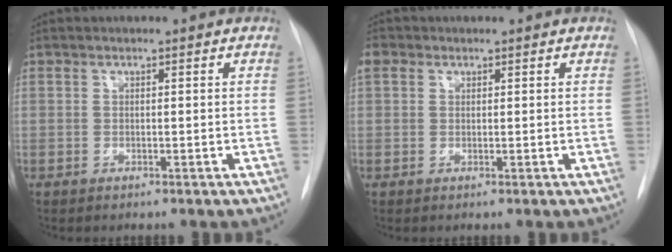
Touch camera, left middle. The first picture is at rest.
{"total": 2.5, "force": [1.3, 2.0, 0.7], "torque": [-0.017, 0.018, 0.026]}